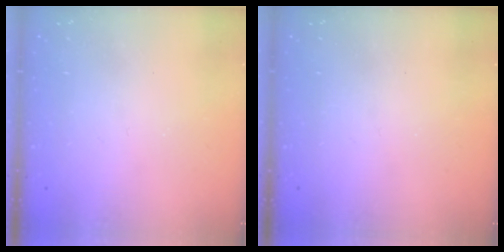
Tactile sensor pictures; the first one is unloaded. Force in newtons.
{"total": 0.0}